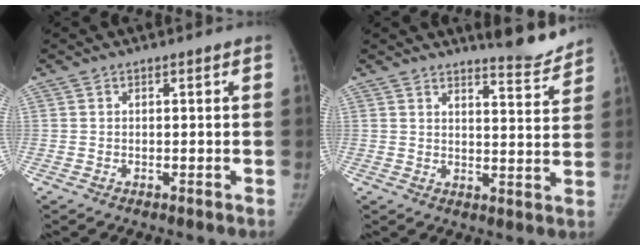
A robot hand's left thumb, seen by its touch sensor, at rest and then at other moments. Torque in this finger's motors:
{"motor_torque": [0.78, -0.53, 0.65, -0.46, 0.05]}